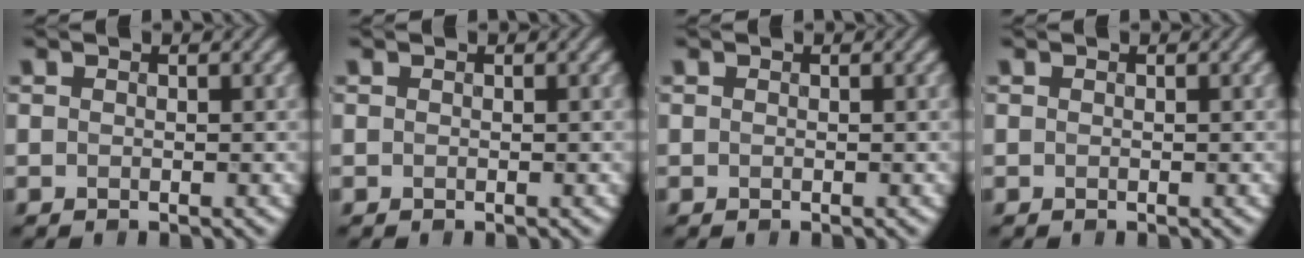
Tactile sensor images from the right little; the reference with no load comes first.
{"total": 0.0}
{"total": 0.0}
{"total": 0.0}